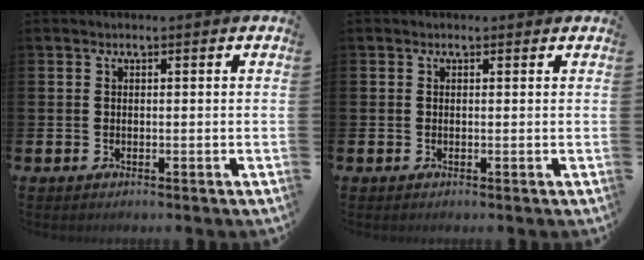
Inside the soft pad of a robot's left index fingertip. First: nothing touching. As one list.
[{"total": 0.0}]